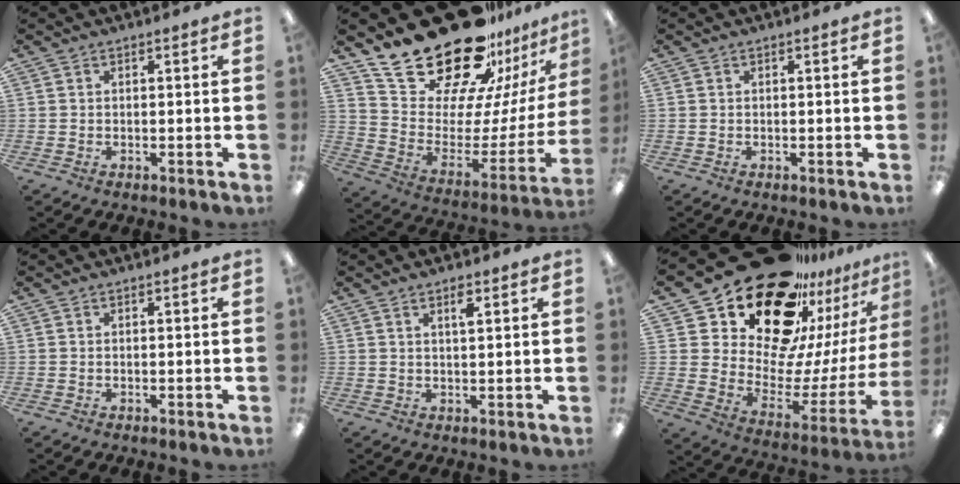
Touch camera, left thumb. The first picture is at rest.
{"total": 30.2, "force": [22.6, 13.2, 15.0], "torque": [-0.232, -0.166, 0.429]}
{"total": 0.0}
{"total": 0.0}
{"total": 2.8, "force": [1.8, 0.8, 2.0], "torque": [-0.029, -0.003, 0.027]}
{"total": 25.5, "force": [18.8, 12.6, 11.6], "torque": [-0.179, -0.148, 0.353]}